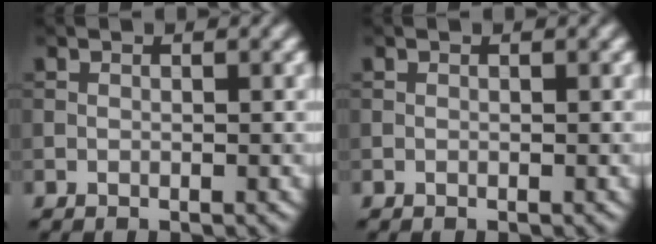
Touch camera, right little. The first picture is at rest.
{"total": 0.0}